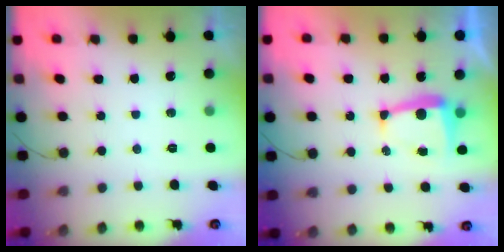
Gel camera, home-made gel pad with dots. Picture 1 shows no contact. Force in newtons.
{"total": 5.9, "press": 5.9, "slide": 0.2}